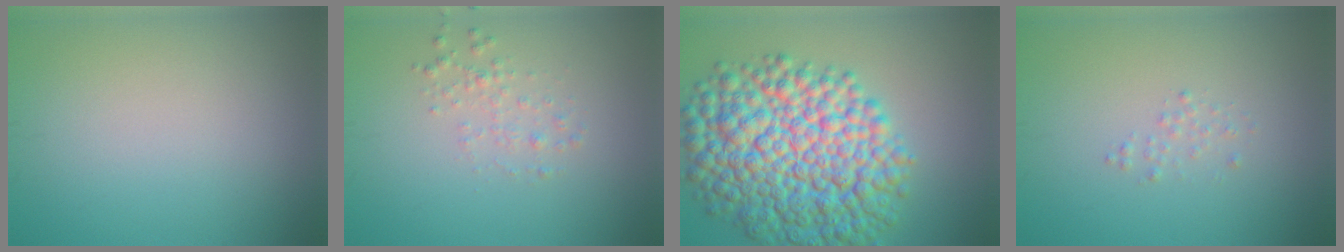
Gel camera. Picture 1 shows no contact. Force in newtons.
{"total": 1.4, "press": 1.4, "slide": 0.0}
{"total": 13.4, "press": 13.4, "slide": 0.2}
{"total": 0.8, "press": 0.8, "slide": 0.0}